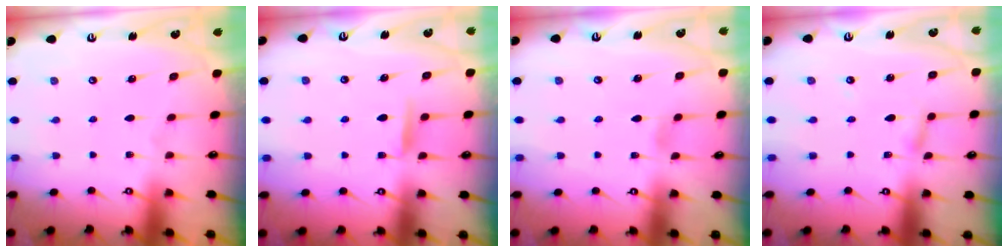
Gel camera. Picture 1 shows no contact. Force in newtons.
{"total": 7.6, "press": 7.5, "slide": 0.8}
{"total": 2.9, "press": 2.8, "slide": 0.3}
{"total": 2.8, "press": 2.7, "slide": 0.3}